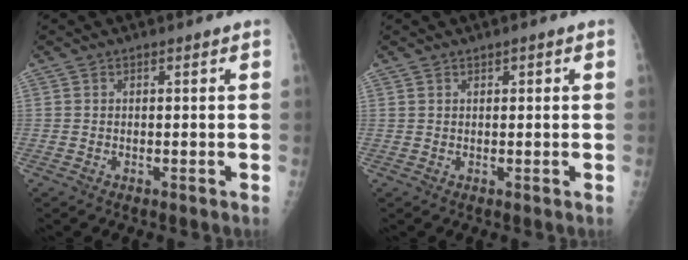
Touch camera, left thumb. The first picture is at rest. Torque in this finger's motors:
{"motor_torque": [0.11, -0.50, -0.19, -0.07, -0.05]}